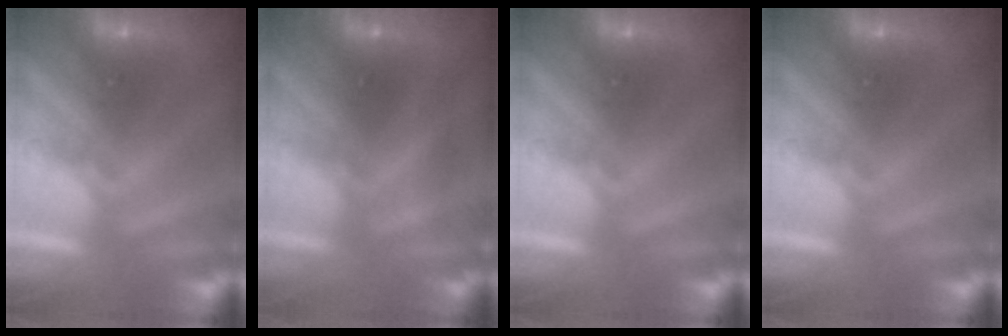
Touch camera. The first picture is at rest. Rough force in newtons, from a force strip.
{"total": 1.8}
{"total": 0.0}
{"total": 0.0}